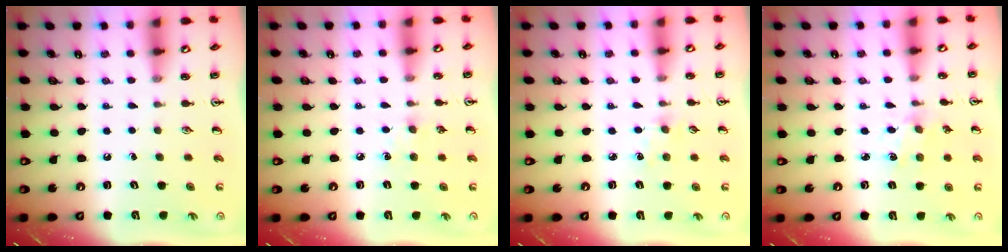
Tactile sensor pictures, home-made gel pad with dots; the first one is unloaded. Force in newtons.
{"total": 4.9, "press": 4.9, "slide": 0.7}
{"total": 2.2, "press": 2.2, "slide": 0.4}
{"total": 2.9, "press": 2.8, "slide": 0.4}